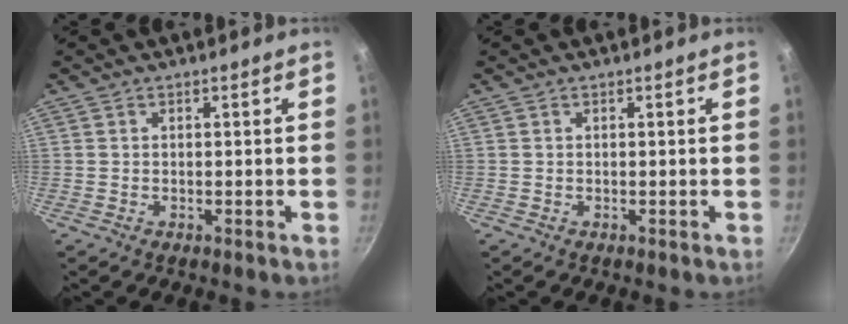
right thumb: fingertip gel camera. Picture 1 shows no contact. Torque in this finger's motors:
{"motor_torque": [-0.01, -0.01, 0.19, -0.23, 0.00]}